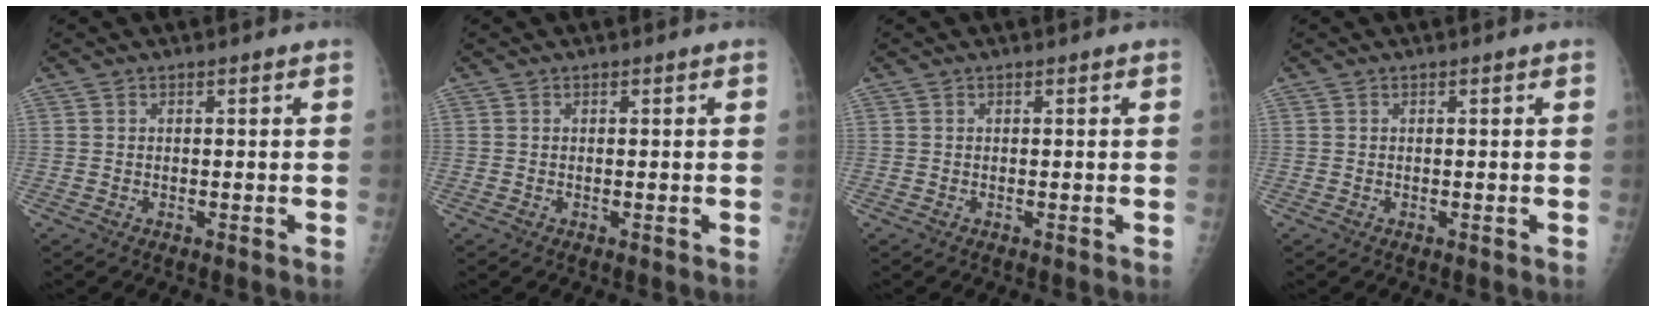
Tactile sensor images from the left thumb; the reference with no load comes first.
{"total": 0.0}
{"total": 0.0}
{"total": 0.0}